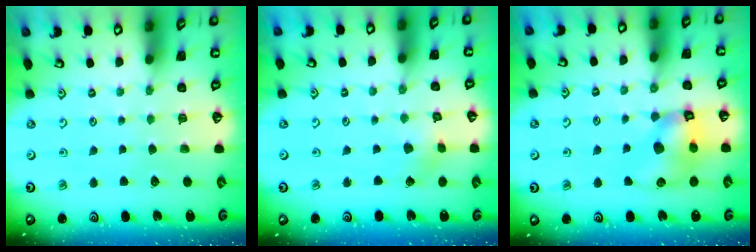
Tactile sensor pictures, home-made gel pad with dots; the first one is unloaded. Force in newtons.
{"total": 3.0, "press": 3.0, "slide": 0.2}
{"total": 10.8, "press": 10.7, "slide": 1.5}